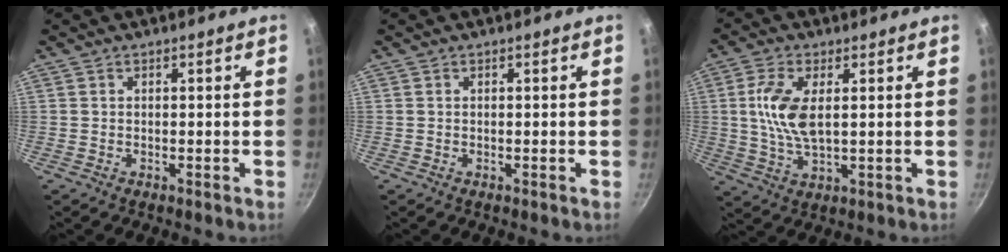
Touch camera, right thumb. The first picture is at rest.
{"total": 0.0}
{"total": 9.2, "force": [1.6, 4.3, 8.0], "torque": [-0.160, -0.001, 0.031]}